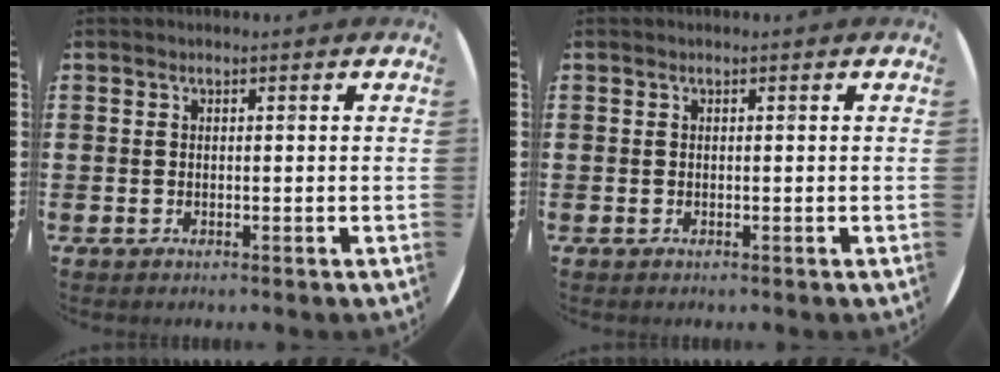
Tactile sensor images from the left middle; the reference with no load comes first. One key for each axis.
{"total": 0.0}